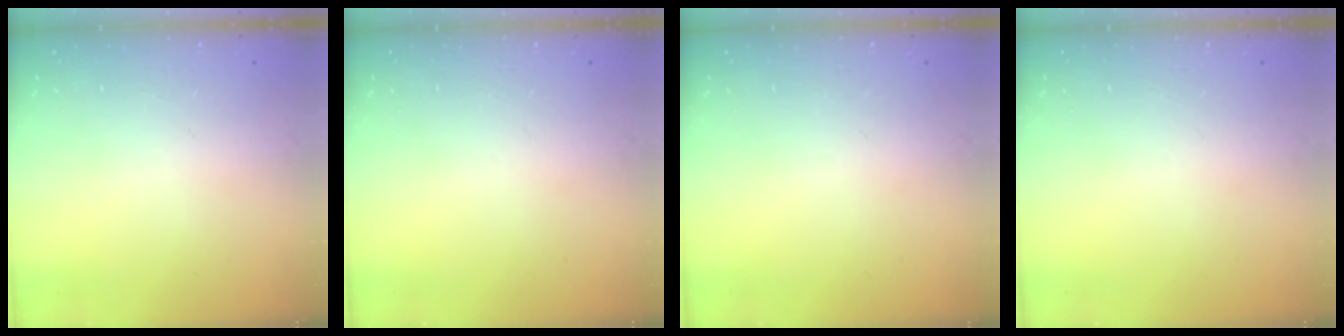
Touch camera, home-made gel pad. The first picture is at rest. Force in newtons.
{"total": 0.0}
{"total": 0.0}
{"total": 0.0}